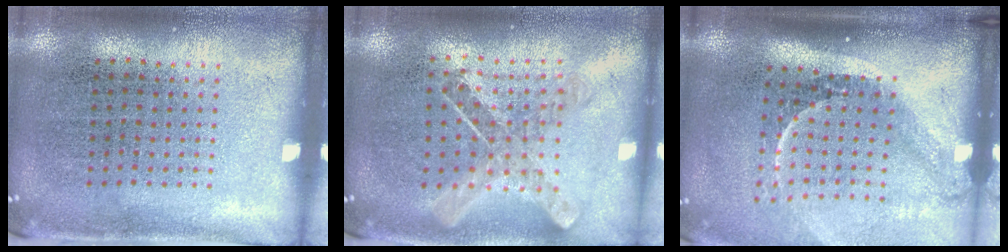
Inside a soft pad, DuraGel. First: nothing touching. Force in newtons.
{"total": 0.9, "press": 0.9, "slide": 0.2}
{"total": 2.2, "press": 1.4, "slide": 1.7}